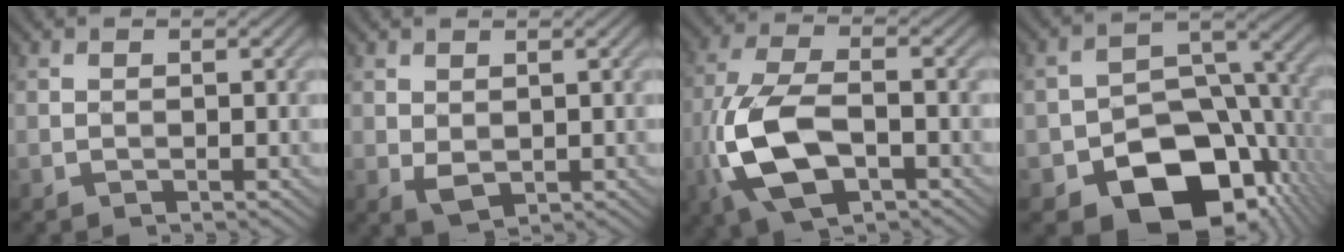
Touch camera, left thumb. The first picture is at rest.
{"total": 1.2, "force": [0.7, 0.7, 0.7], "torque": [-0.018, -0.001, 0.016]}
{"total": 11.0, "force": [-3.5, 5.0, 9.2], "torque": [-0.218, -0.008, -0.077]}
{"total": 14.9, "force": [-7.0, 9.5, 9.1], "torque": [-0.120, -0.030, -0.117]}